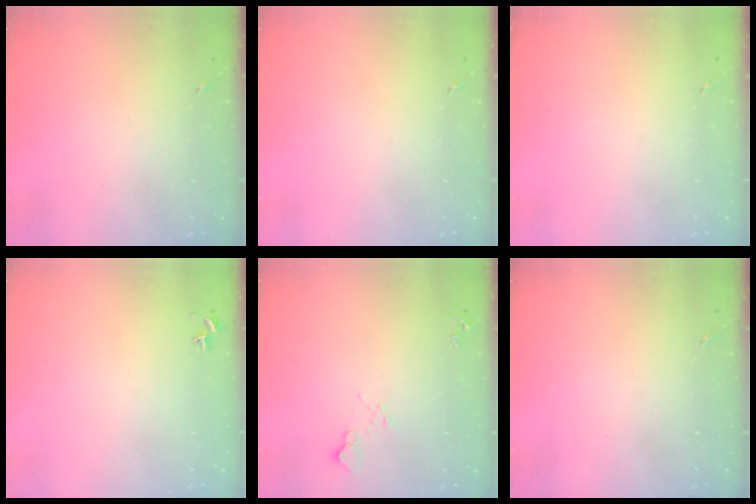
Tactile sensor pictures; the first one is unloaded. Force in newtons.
{"total": 0.0}
{"total": 0.0}
{"total": 0.8, "press": 0.7, "slide": 0.3}
{"total": 6.7, "press": 6.7, "slide": 0.8}
{"total": 0.0}